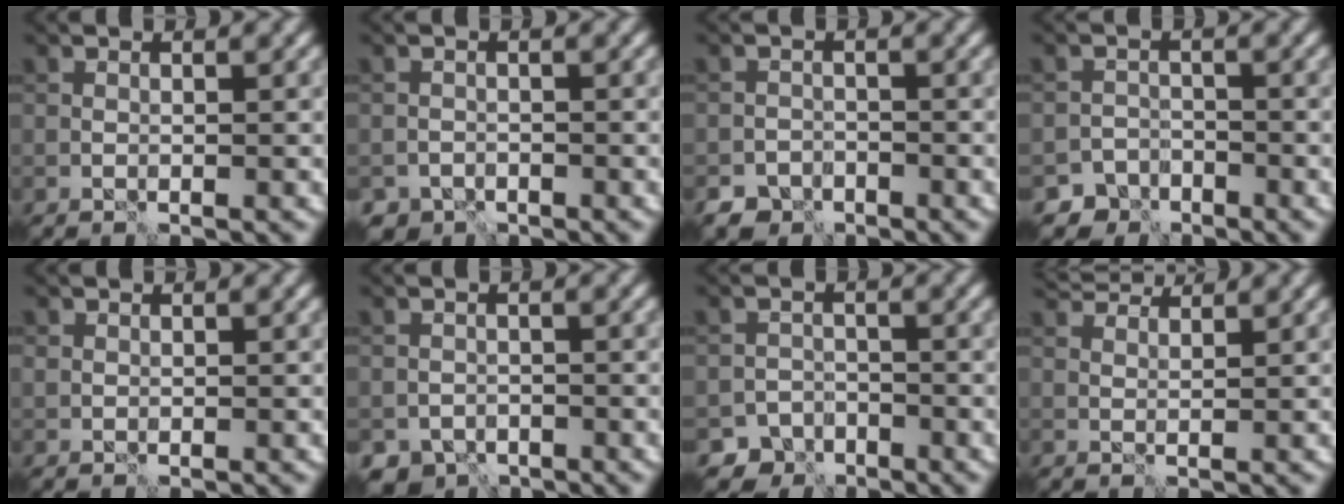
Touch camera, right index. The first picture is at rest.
{"total": 2.0, "force": [-1.8, 1.0, 0.1], "torque": [0.001, 0.004, -0.028]}
{"total": 4.8, "force": [-3.9, 2.8, 0.6], "torque": [0.017, -0.003, -0.061]}
{"total": 3.3, "force": [-2.6, 2.0, 0.0], "torque": [0.020, 0.001, -0.042]}
{"total": 0.5, "force": [0.2, 0.5, 0.0], "torque": [0.002, -0.001, 0.005]}
{"total": 2.8, "force": [-2.2, 1.6, 0.6], "torque": [-0.001, -0.003, -0.039]}
{"total": 3.4, "force": [-2.6, 2.2, 0.1], "torque": [0.018, 0.001, -0.041]}
{"total": 3.6, "force": [3.0, 1.0, 1.6], "torque": [-0.036, -0.006, 0.058]}